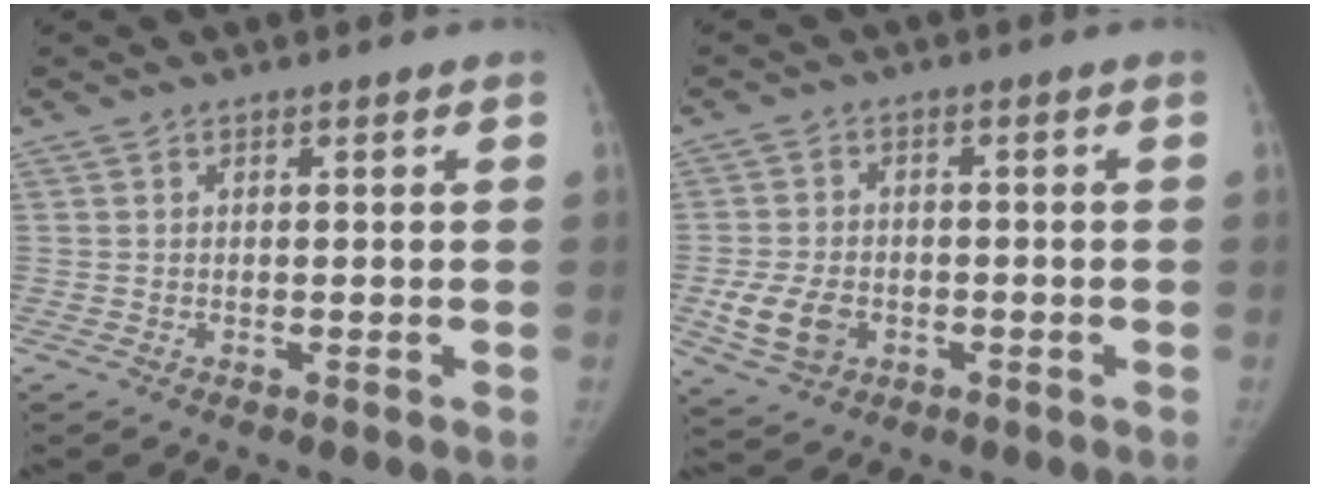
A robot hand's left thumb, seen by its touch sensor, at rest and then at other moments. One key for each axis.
{"total": 7.8, "fx": -2.1, "fy": 5.7, "fz": 4.8, "tx": -0.087, "ty": 0.002, "tz": -0.033}